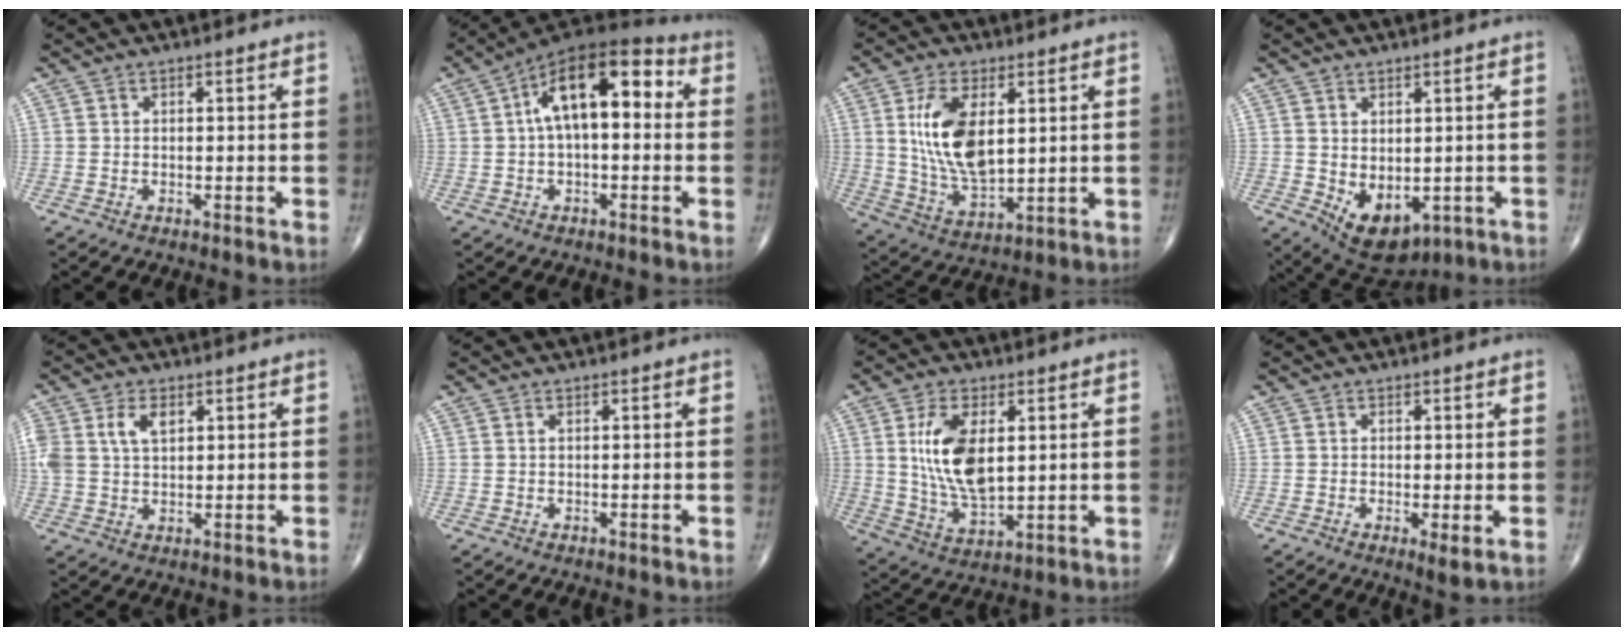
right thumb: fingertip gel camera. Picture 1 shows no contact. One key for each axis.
{"total": 15.3, "fx": 2.4, "fy": 7.4, "fz": 13.2, "tx": -0.193, "ty": 0.044, "tz": 0.031}
{"total": 13.3, "fx": 3.0, "fy": 6.8, "fz": 11.1, "tx": -0.206, "ty": -0.021, "tz": 0.068}
{"total": 8.9, "fx": -1.8, "fy": 5.5, "fz": 6.8, "tx": -0.081, "ty": -0.006, "tz": -0.001}
{"total": 7.1, "fx": 2.6, "fy": 4.4, "fz": 5.0, "tx": -0.105, "ty": 0.003, "tz": 0.053}
{"total": 0.0}
{"total": 12.5, "fx": 2.5, "fy": 6.3, "fz": 10.5, "tx": -0.196, "ty": -0.019, "tz": 0.056}
{"total": 2.4, "fx": -0.3, "fy": 0.5, "fz": 2.3, "tx": -0.039, "ty": -0.010, "tz": -0.007}